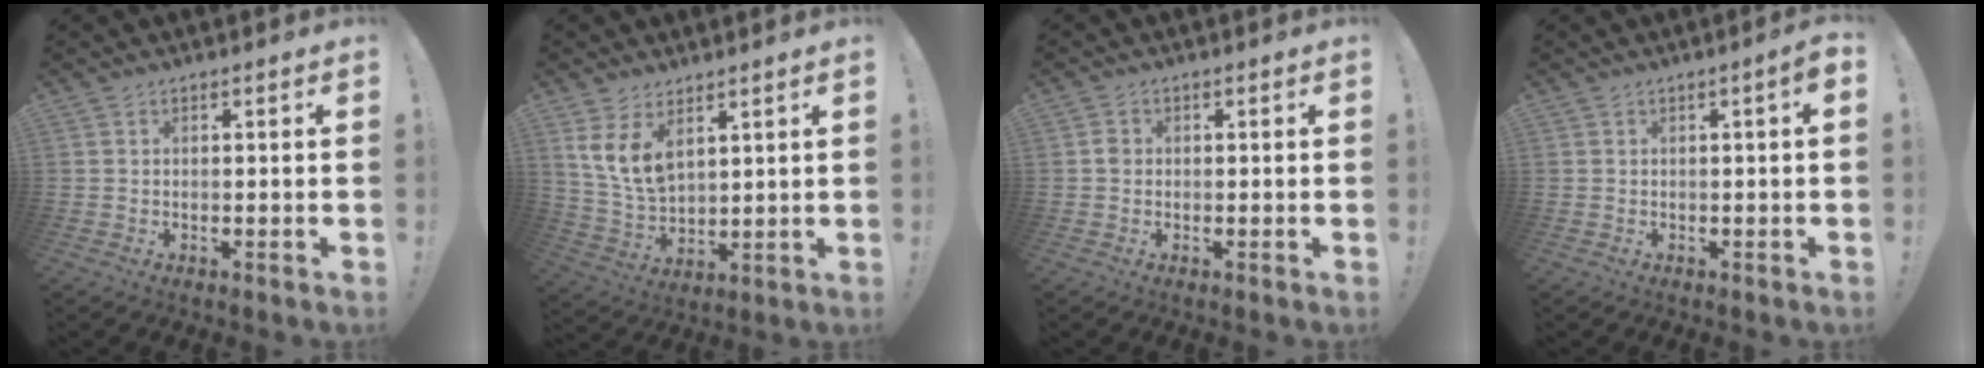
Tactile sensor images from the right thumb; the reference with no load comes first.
{"total": 9.6, "force": [5.5, 5.4, 5.7], "torque": [-0.114, -0.027, 0.110]}
{"total": 1.6, "force": [-0.2, 1.4, 0.7], "torque": [-0.010, 0.005, -0.005]}
{"total": 2.3, "force": [0.0, 0.0, 2.3], "torque": [-0.041, 0.002, -0.002]}